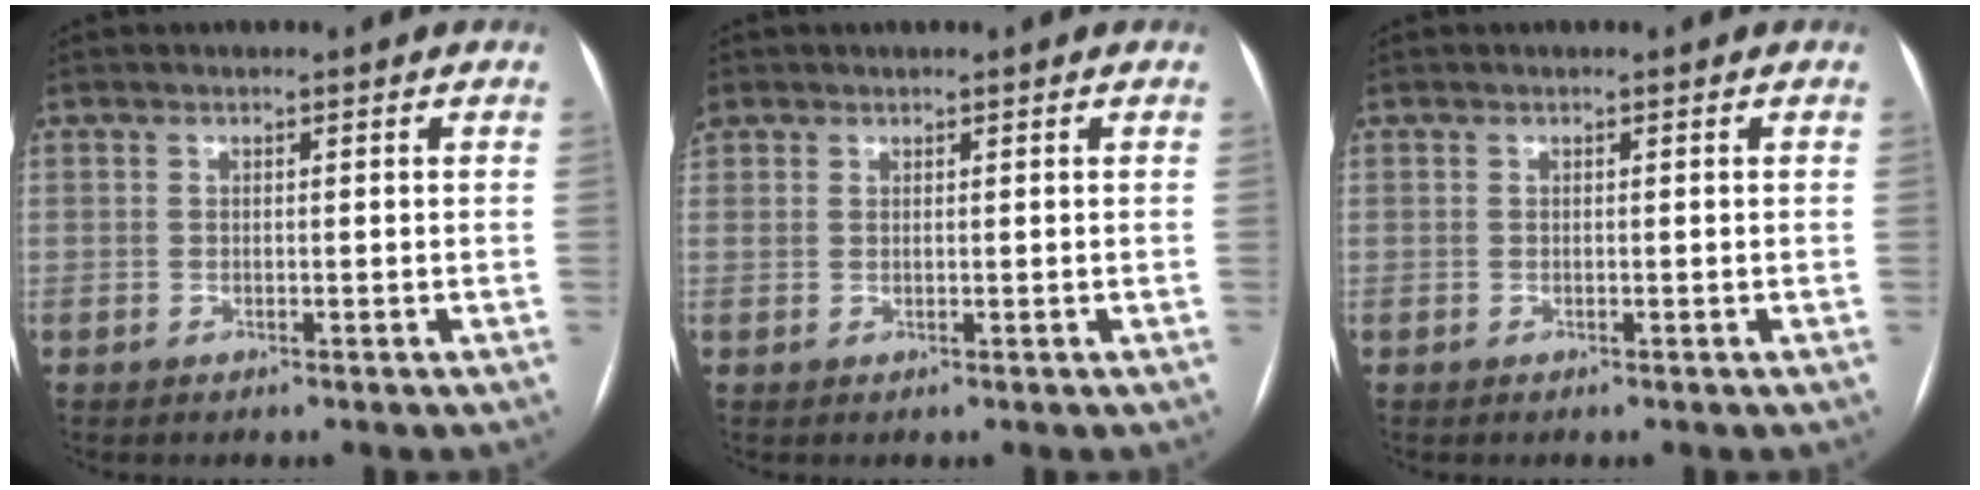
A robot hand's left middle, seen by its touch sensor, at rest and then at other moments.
{"total": 1.5, "force": [-0.5, -1.2, -0.8], "torque": [0.014, -0.005, -0.002]}
{"total": 0.0}